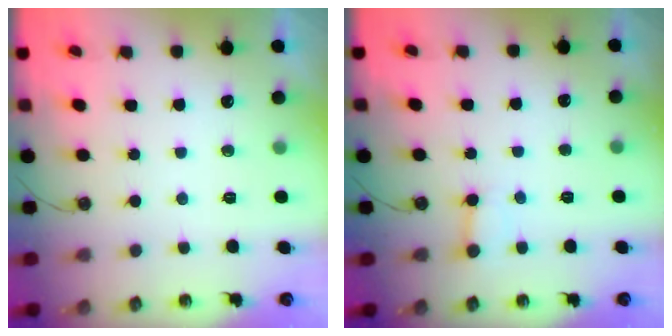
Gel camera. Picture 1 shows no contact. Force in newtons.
{"total": 2.6, "press": 2.6, "slide": 0.4}